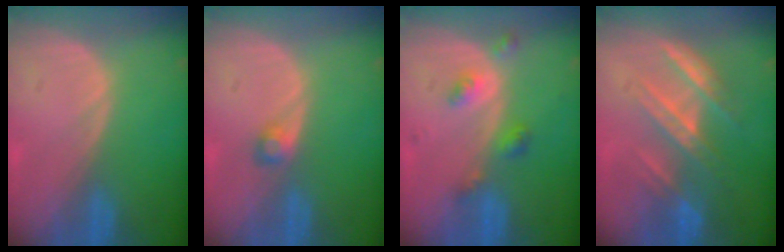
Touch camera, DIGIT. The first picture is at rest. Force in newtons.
{"total": 1.8, "press": 1.7, "slide": 0.3}
{"total": 4.4, "press": 3.9, "slide": 1.9}
{"total": 7.2, "press": 6.7, "slide": 2.6}